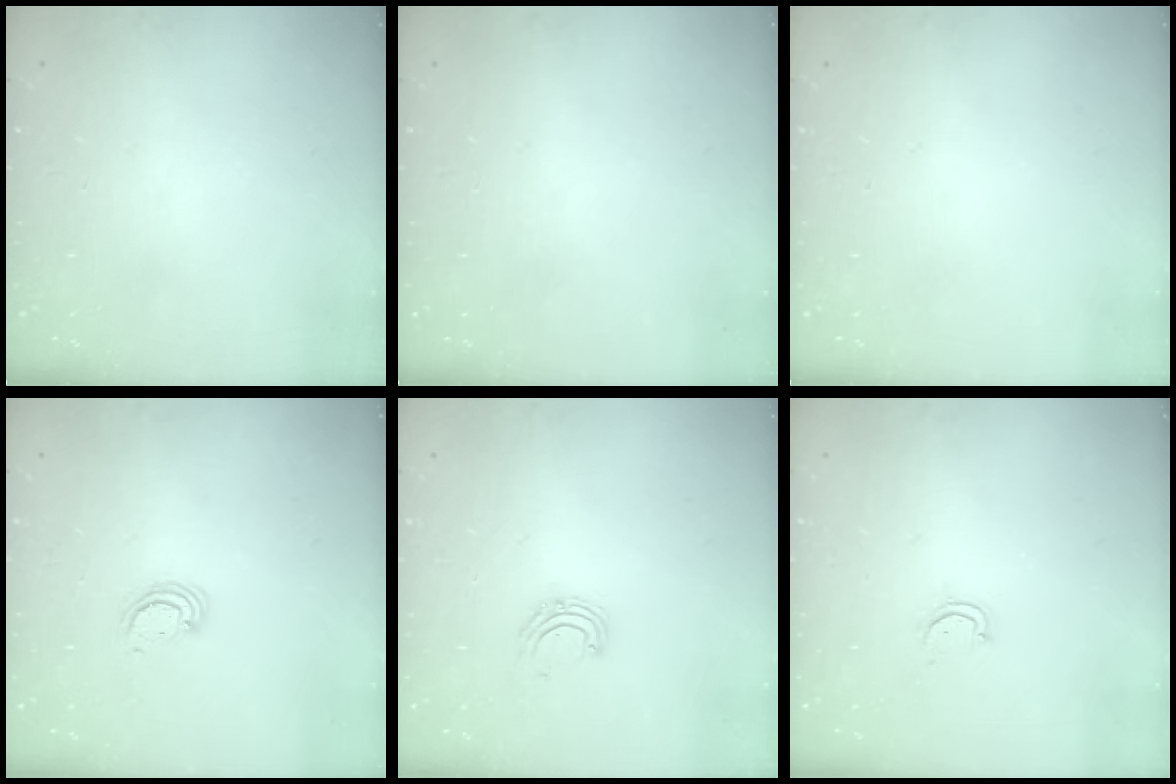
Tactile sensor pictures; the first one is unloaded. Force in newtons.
{"total": 0.0}
{"total": 0.0}
{"total": 2.6, "press": 2.5, "slide": 0.3}
{"total": 6.0, "press": 5.9, "slide": 1.1}
{"total": 2.6, "press": 2.6, "slide": 0.2}